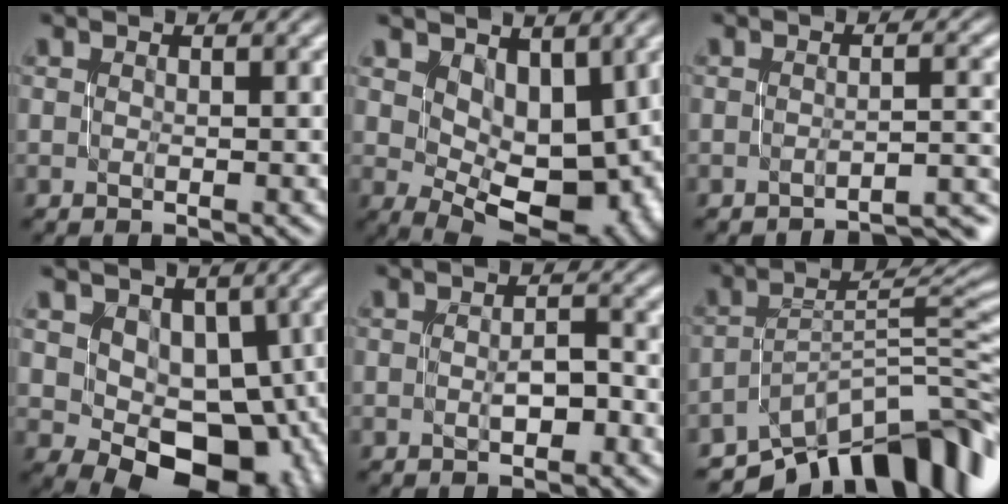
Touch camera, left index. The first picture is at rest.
{"total": 8.7, "force": [1.5, 5.7, 6.4], "torque": [-0.090, -0.024, 0.049]}
{"total": 4.4, "force": [-3.8, 0.8, 2.0], "torque": [-0.010, 0.013, -0.047]}
{"total": 9.4, "force": [-0.5, 6.8, 6.4], "torque": [-0.075, -0.017, 0.000]}
{"total": 1.8, "force": [-0.7, 0.7, 1.4], "torque": [-0.026, 0.005, -0.012]}
{"total": 10.7, "force": [-8.6, 3.1, 5.6], "torque": [-0.065, 0.023, -0.151]}